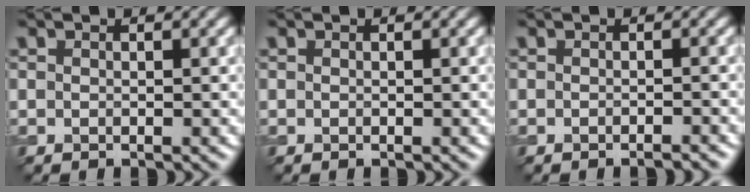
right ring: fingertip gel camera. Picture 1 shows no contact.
{"total": 0.0}
{"total": 0.9, "force": [-0.8, 0.1, 0.5], "torque": [-0.005, 0.000, -0.012]}